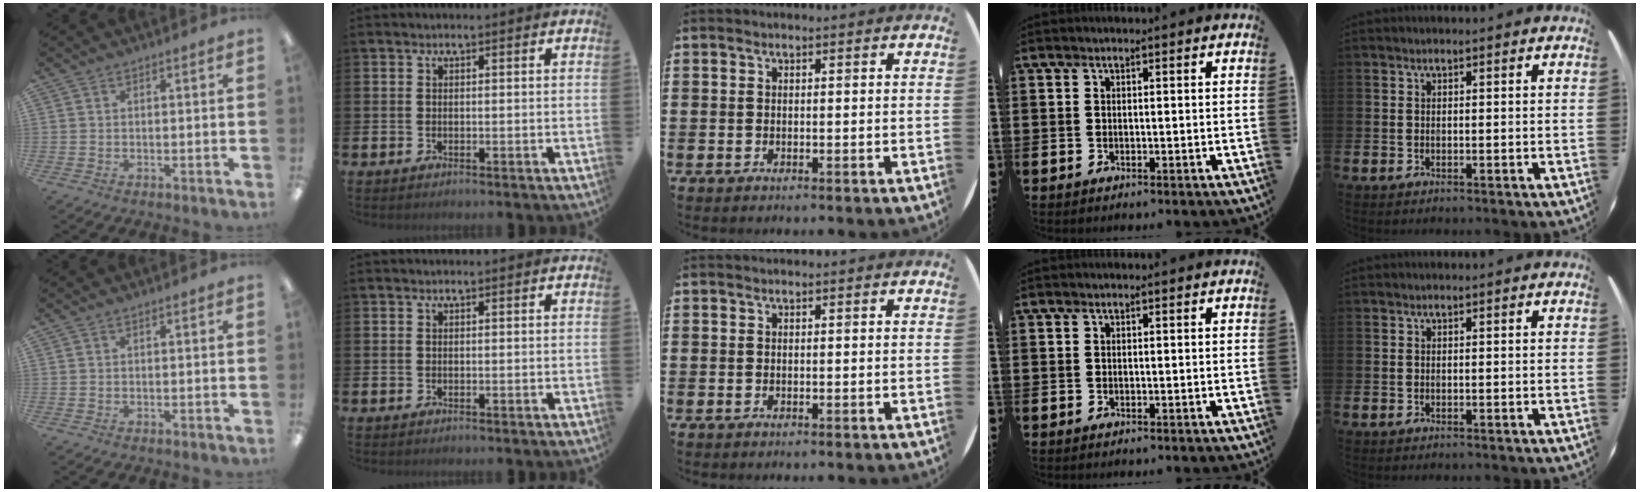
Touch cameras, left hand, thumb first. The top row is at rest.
{}